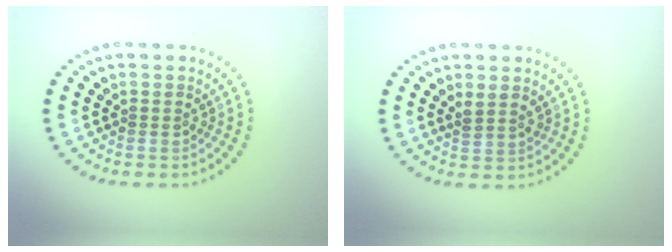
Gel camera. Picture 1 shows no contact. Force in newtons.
{"total": 1.2, "press": 1.0, "slide": 0.6}